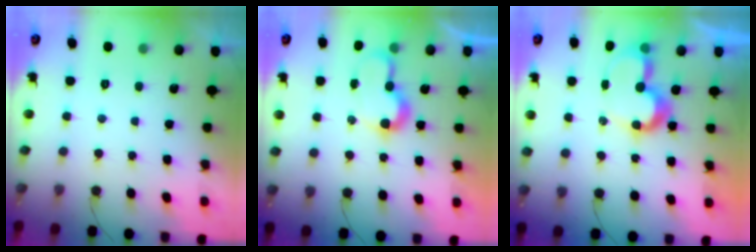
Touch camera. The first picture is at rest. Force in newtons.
{"total": 7.9, "press": 7.9, "slide": 0.3}
{"total": 10.0, "press": 10.0, "slide": 0.9}